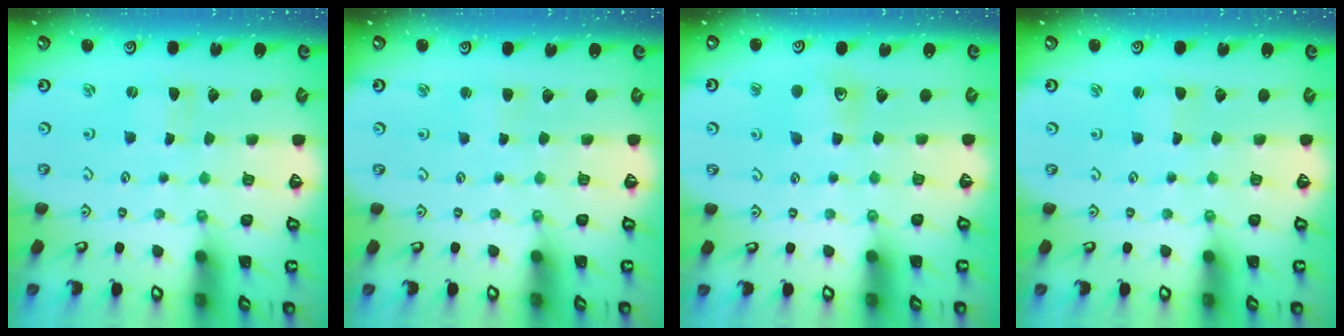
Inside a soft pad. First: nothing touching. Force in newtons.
{"total": 1.2, "press": 1.2, "slide": 0.2}
{"total": 7.3, "press": 7.3, "slide": 0.5}
{"total": 1.4, "press": 1.4, "slide": 0.1}